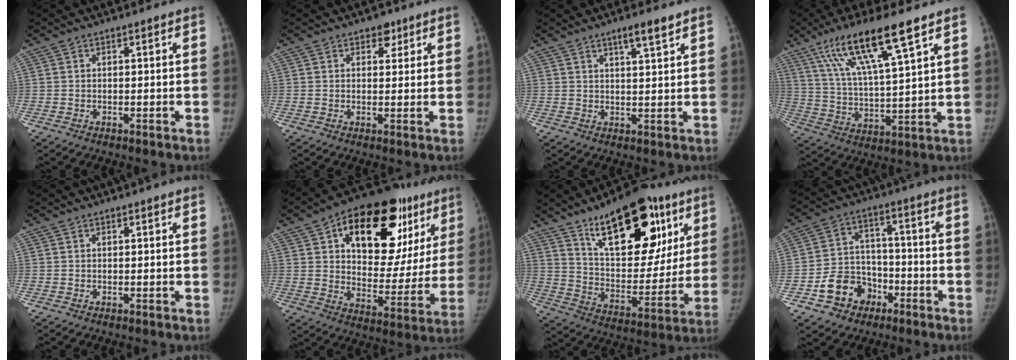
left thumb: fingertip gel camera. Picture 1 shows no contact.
{"total": 2.6, "force": [1.6, 1.8, 1.1], "torque": [0.006, -0.007, 0.019]}
{"total": 4.4, "force": [2.9, 0.5, 3.3], "torque": [-0.051, -0.019, 0.050]}
{"total": 17.3, "force": [9.7, 2.5, 14.1], "torque": [-0.268, -0.026, 0.186]}
{"total": 0.0}
{"total": 29.1, "force": [13.2, 15.5, 20.8], "torque": [-0.254, 0.002, 0.200]}
{"total": 26.1, "force": [14.0, 12.2, 18.2], "torque": [-0.220, -0.042, 0.226]}
{"total": 10.6, "force": [-5.1, 8.5, 3.9], "torque": [-0.033, 0.047, -0.083]}